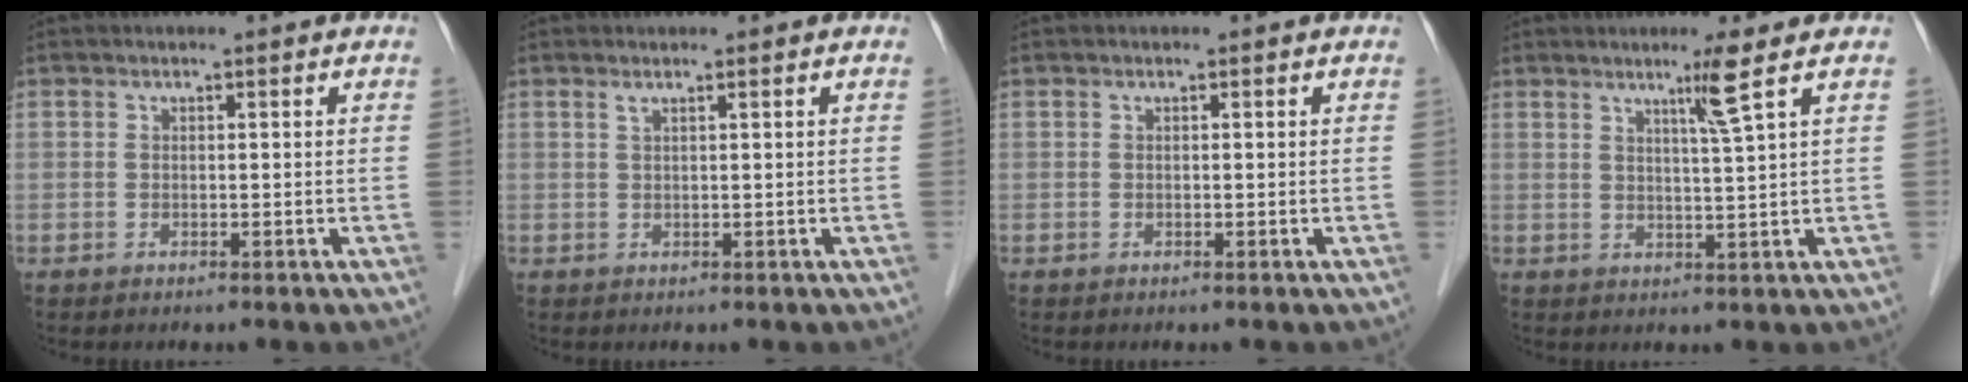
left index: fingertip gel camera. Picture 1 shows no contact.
{"total": 0.8, "force": [0.5, -0.2, 0.6], "torque": [-0.020, 0.001, 0.015]}
{"total": 0.0}
{"total": 3.8, "force": [2.2, -1.6, 2.7], "torque": [-0.052, -0.012, 0.046]}